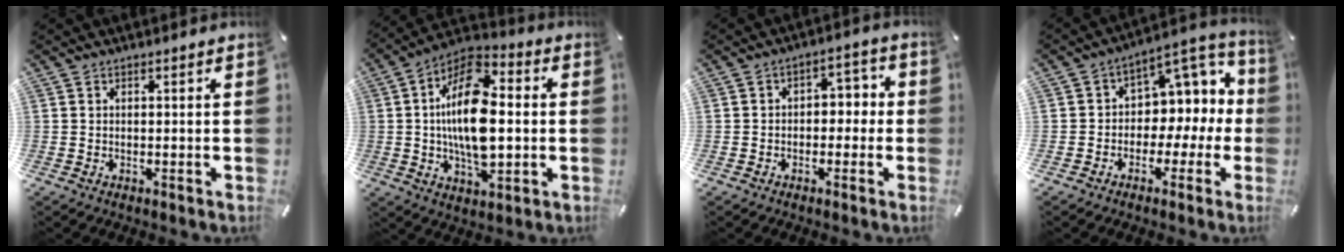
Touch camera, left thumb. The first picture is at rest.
{"total": 18.0, "force": [0.1, 9.7, 15.2], "torque": [-0.306, -0.002, -0.005]}
{"total": 4.5, "force": [-2.0, 3.3, 2.4], "torque": [-0.029, 0.015, -0.047]}
{"total": 9.3, "force": [1.4, 8.0, 4.6], "torque": [-0.048, -0.022, 0.028]}